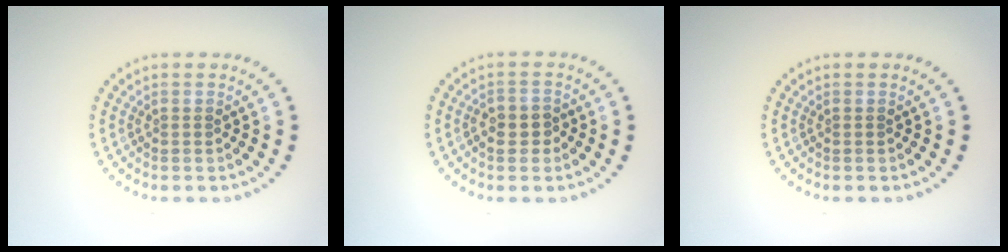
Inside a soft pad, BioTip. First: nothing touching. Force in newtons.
{"total": 1.7, "press": 1.5, "slide": 0.6}
{"total": 0.0}